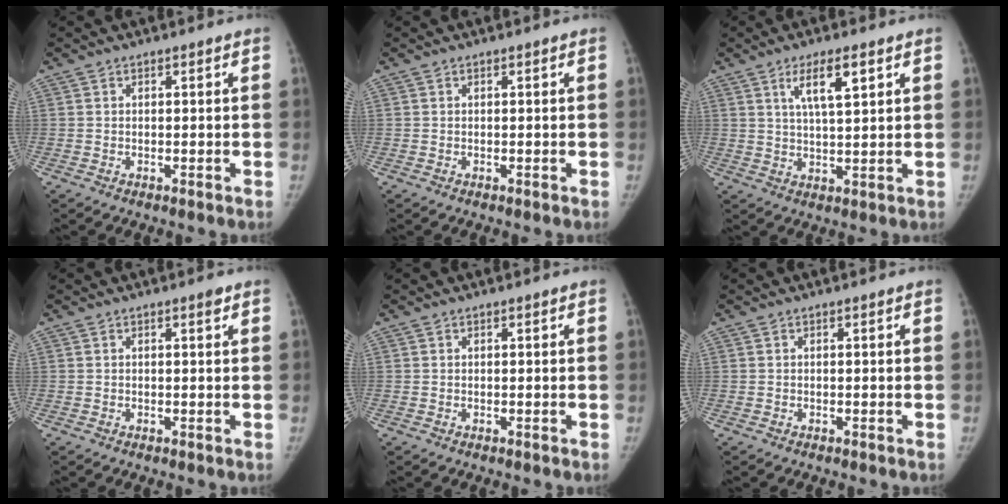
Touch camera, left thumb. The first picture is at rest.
{"total": 0.0}
{"total": 6.9, "force": [3.4, 1.7, 5.8], "torque": [-0.096, -0.018, 0.062]}
{"total": 0.9, "force": [0.6, 0.2, 0.6], "torque": [-0.010, -0.002, 0.008]}
{"total": 0.0}
{"total": 0.0}